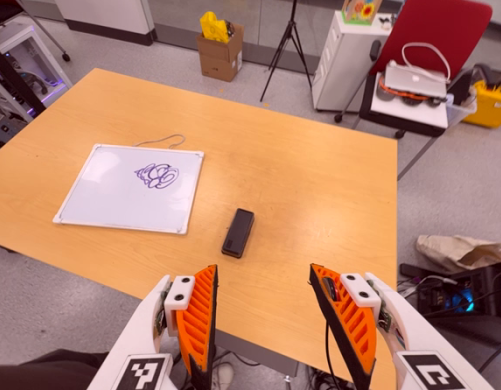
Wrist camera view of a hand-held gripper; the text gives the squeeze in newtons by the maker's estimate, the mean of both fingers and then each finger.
{"total": 0.0}